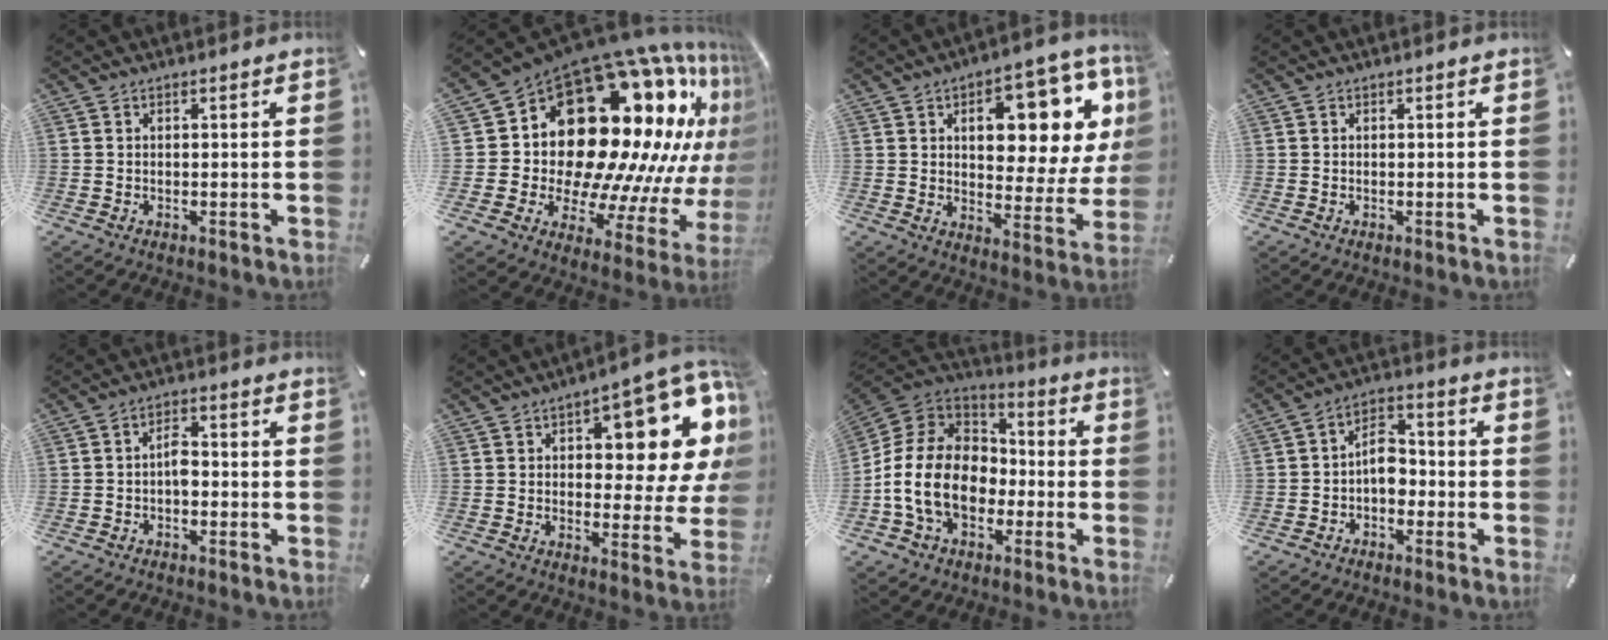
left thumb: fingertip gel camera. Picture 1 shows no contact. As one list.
[{"total": 29.5, "force": [11.7, 18.8, 19.5], "torque": [-0.308, -0.162, 0.246]}, {"total": 16.8, "force": [7.6, 8.8, 12.1], "torque": [-0.151, -0.055, 0.122]}, {"total": 0.0}, {"total": 3.6, "force": [-1.0, 2.1, 2.7], "torque": [-0.052, 0.011, -0.020]}, {"total": 16.4, "force": [8.0, 7.1, 12.4], "torque": [-0.143, -0.065, 0.127]}, {"total": 16.9, "force": [-4.7, 12.9, 9.9], "torque": [-0.220, 0.035, -0.080]}, {"total": 7.7, "force": [-1.9, 5.2, 5.4], "torque": [-0.091, 0.020, -0.033]}]